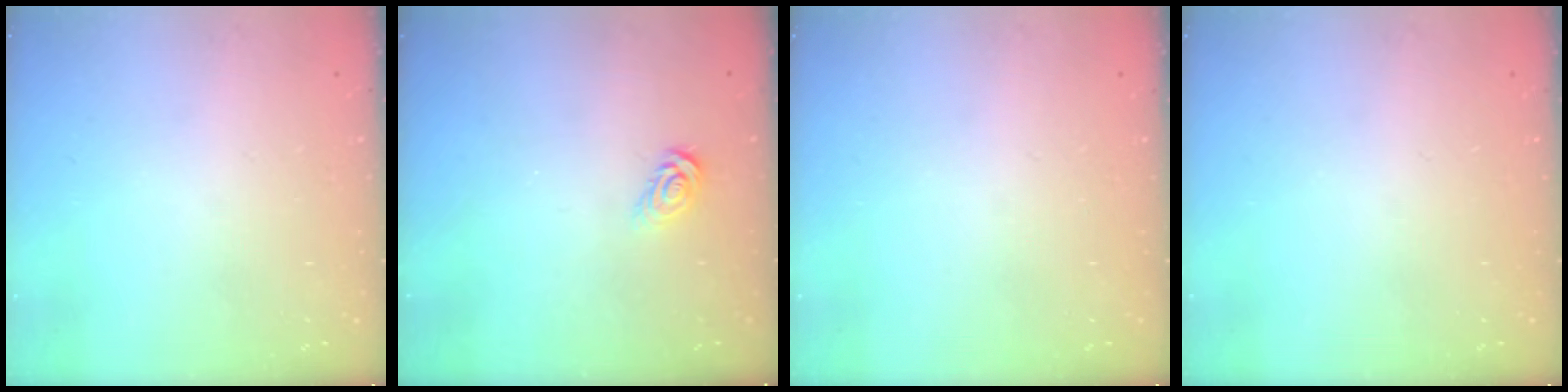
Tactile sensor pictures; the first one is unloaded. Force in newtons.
{"total": 3.5, "press": 3.5, "slide": 0.2}
{"total": 0.0}
{"total": 0.0}